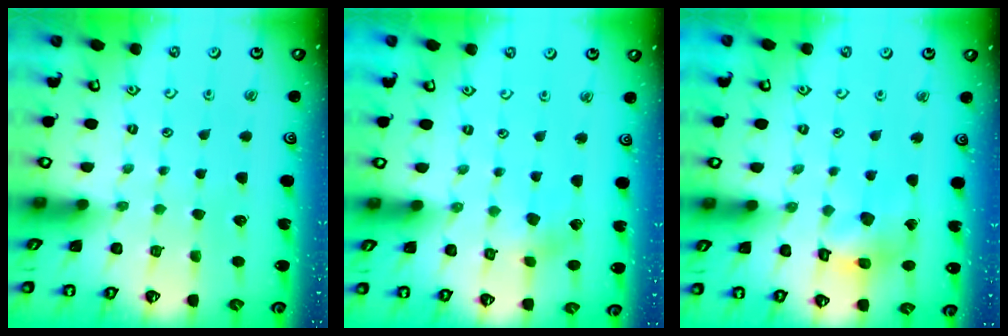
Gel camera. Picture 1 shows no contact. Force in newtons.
{"total": 2.5, "press": 2.3, "slide": 0.8}
{"total": 10.2, "press": 10.2, "slide": 1.2}